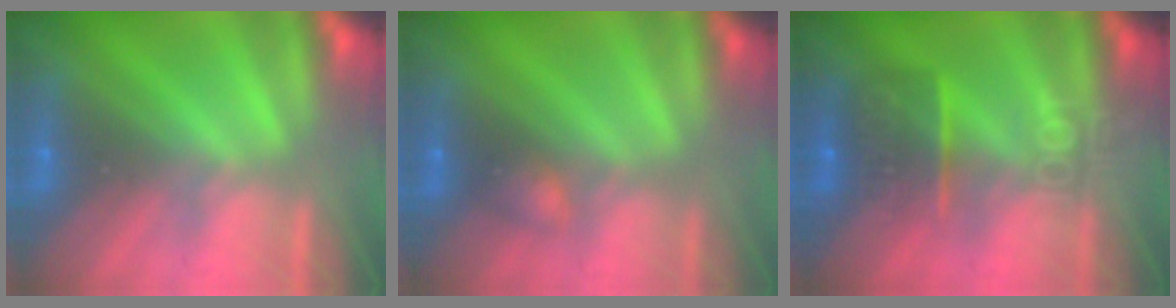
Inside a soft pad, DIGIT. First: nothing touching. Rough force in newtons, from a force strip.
{"total": 2.2}
{"total": 8.3}